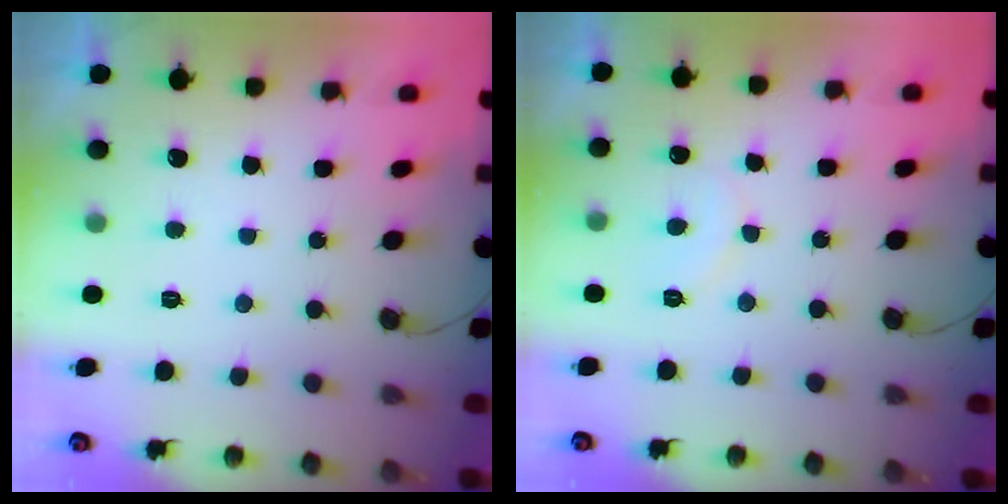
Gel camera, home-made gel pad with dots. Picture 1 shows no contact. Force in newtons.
{"total": 6.9, "press": 6.8, "slide": 0.4}